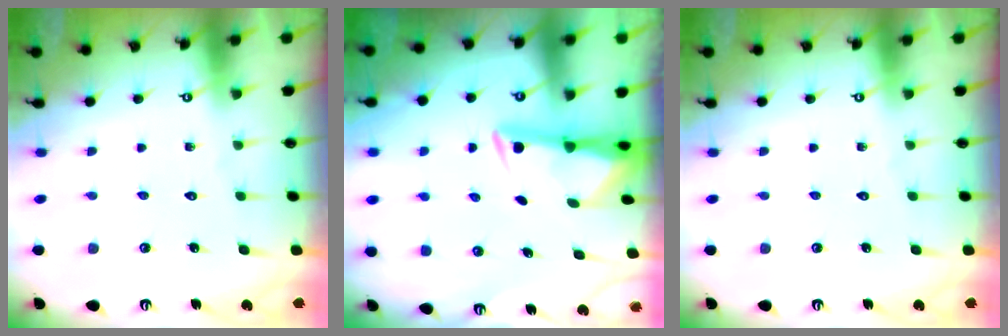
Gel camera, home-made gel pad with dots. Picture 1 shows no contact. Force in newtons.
{"total": 3.0, "press": 2.9, "slide": 0.5}
{"total": 0.0}